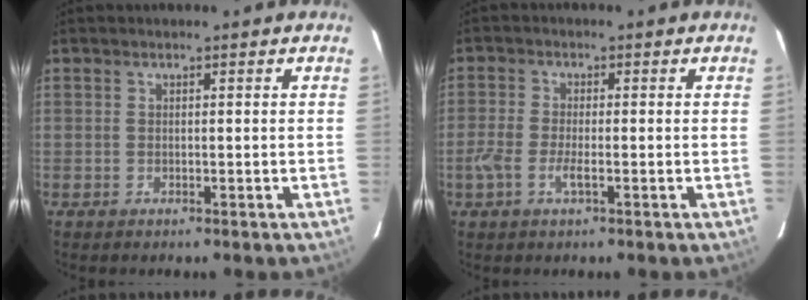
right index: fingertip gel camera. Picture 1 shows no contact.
{"total": 4.3, "force": [-1.8, 1.3, 3.7], "torque": [-0.084, -0.003, -0.039]}